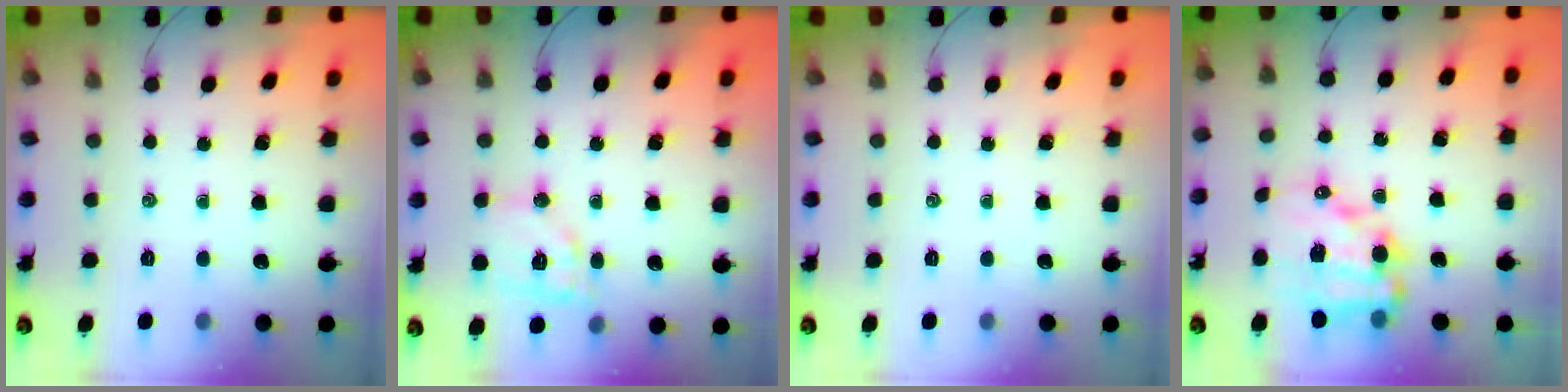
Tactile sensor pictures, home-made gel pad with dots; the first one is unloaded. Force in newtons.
{"total": 11.6, "press": 11.5, "slide": 1.2}
{"total": 0.0}
{"total": 13.1, "press": 12.7, "slide": 3.2}